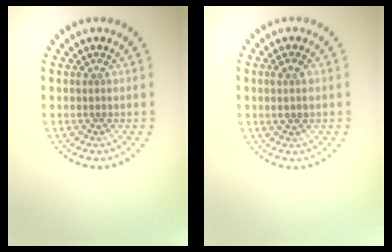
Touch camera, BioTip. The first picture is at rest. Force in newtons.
{"total": 1.7, "press": 1.6, "slide": 0.6}